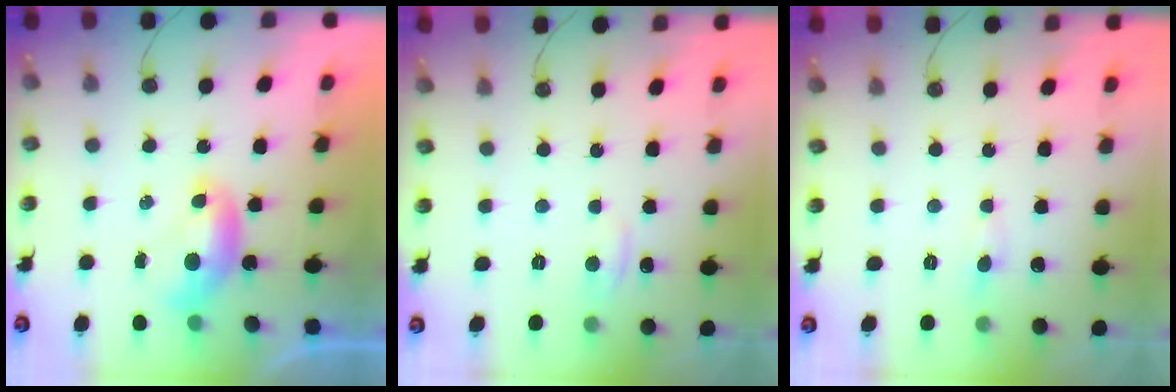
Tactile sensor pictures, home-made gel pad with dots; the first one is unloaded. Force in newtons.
{"total": 0.8, "press": 0.1, "slide": 0.8}
{"total": 1.8, "press": 1.7, "slide": 0.7}